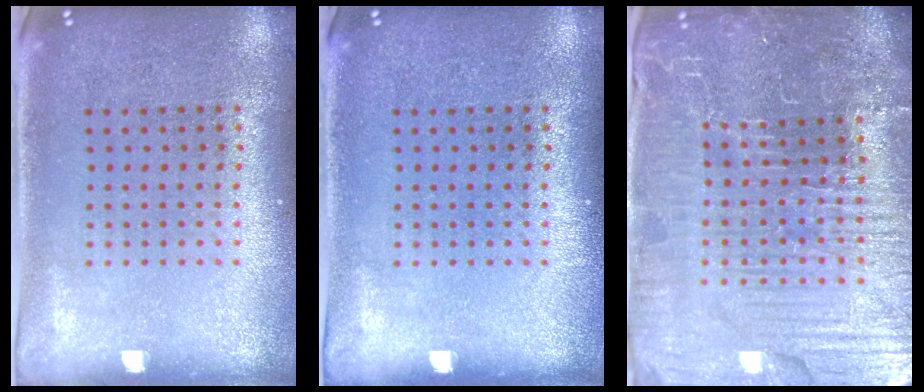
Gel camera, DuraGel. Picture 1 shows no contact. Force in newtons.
{"total": 0.0}
{"total": 6.4, "press": 5.8, "slide": 2.6}